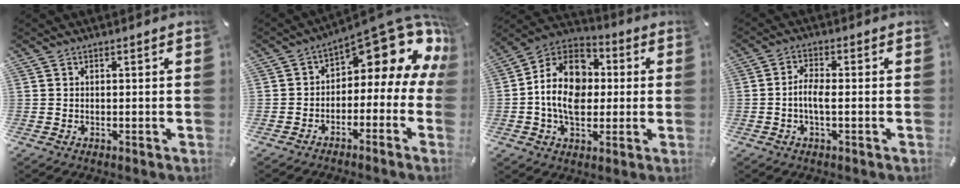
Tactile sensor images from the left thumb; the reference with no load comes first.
{"total": 12.3, "force": [8.2, 5.0, 7.8], "torque": [-0.100, -0.078, 0.129]}
{"total": 14.7, "force": [-0.9, 11.4, 9.3], "torque": [-0.182, 0.017, -0.016]}
{"total": 4.4, "force": [-0.9, 1.6, 4.0], "torque": [-0.086, 0.002, -0.021]}